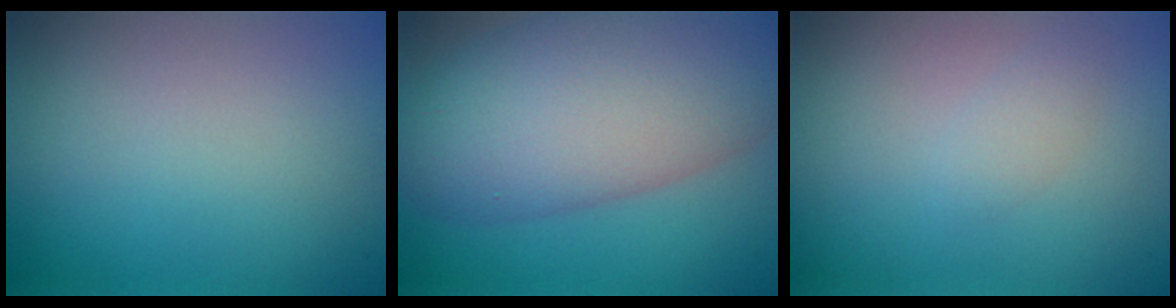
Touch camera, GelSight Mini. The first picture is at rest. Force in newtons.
{"total": 12.2, "press": 12.2, "slide": 0.6}
{"total": 1.0, "press": 1.0, "slide": 0.0}